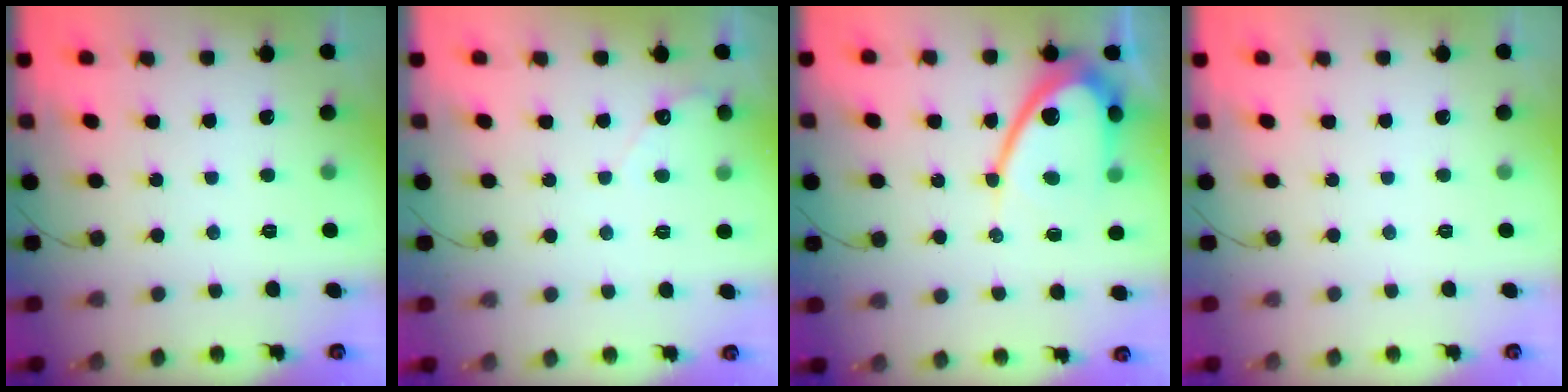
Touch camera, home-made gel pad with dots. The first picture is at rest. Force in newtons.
{"total": 2.6, "press": 2.6, "slide": 0.2}
{"total": 12.5, "press": 12.4, "slide": 1.1}
{"total": 0.0}